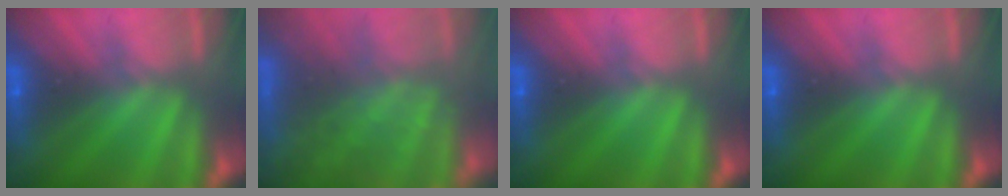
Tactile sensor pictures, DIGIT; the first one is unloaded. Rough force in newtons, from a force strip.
{"total": 14.6}
{"total": 0.0}
{"total": 0.0}